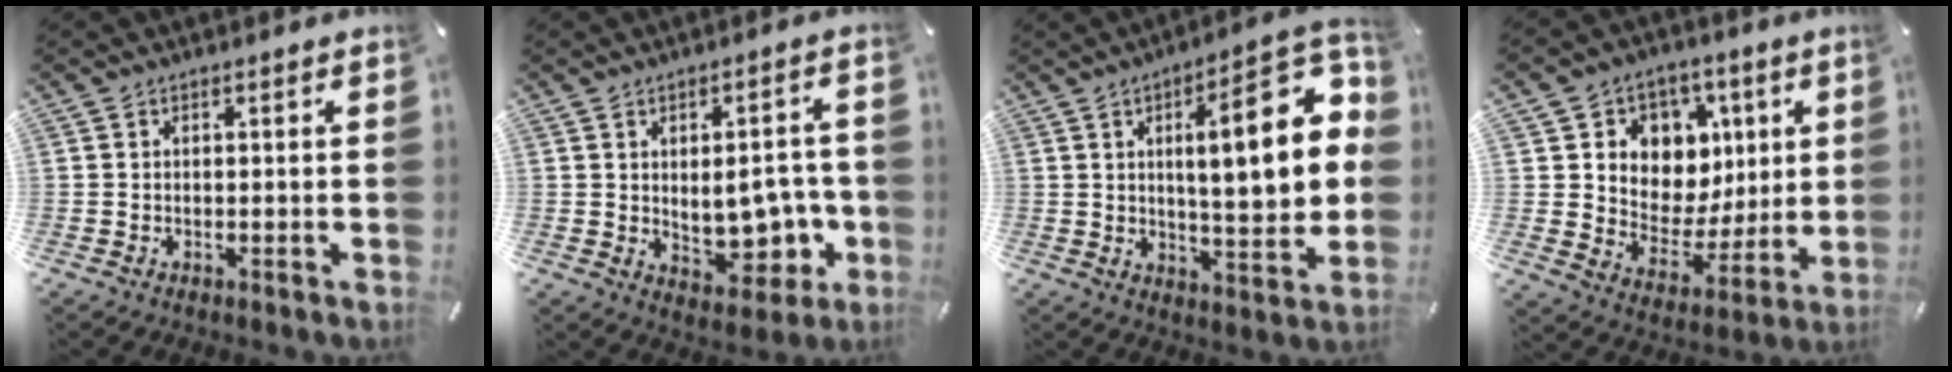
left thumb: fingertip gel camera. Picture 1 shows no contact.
{"total": 11.2, "force": [-0.4, 7.0, 8.7], "torque": [-0.092, -0.006, 0.002]}
{"total": 22.2, "force": [5.2, 7.3, 20.3], "torque": [-0.277, -0.027, 0.067]}
{"total": 10.2, "force": [2.4, 9.8, 1.5], "torque": [-0.023, -0.031, 0.053]}